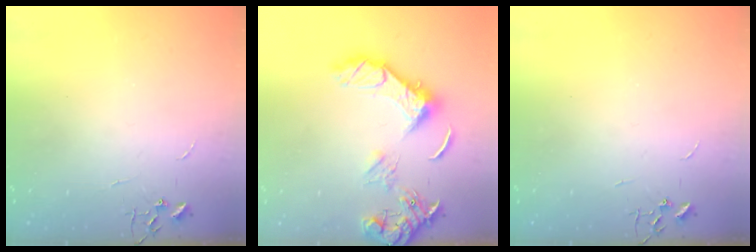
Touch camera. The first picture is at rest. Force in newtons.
{"total": 14.8, "press": 14.7, "slide": 1.5}
{"total": 0.0}